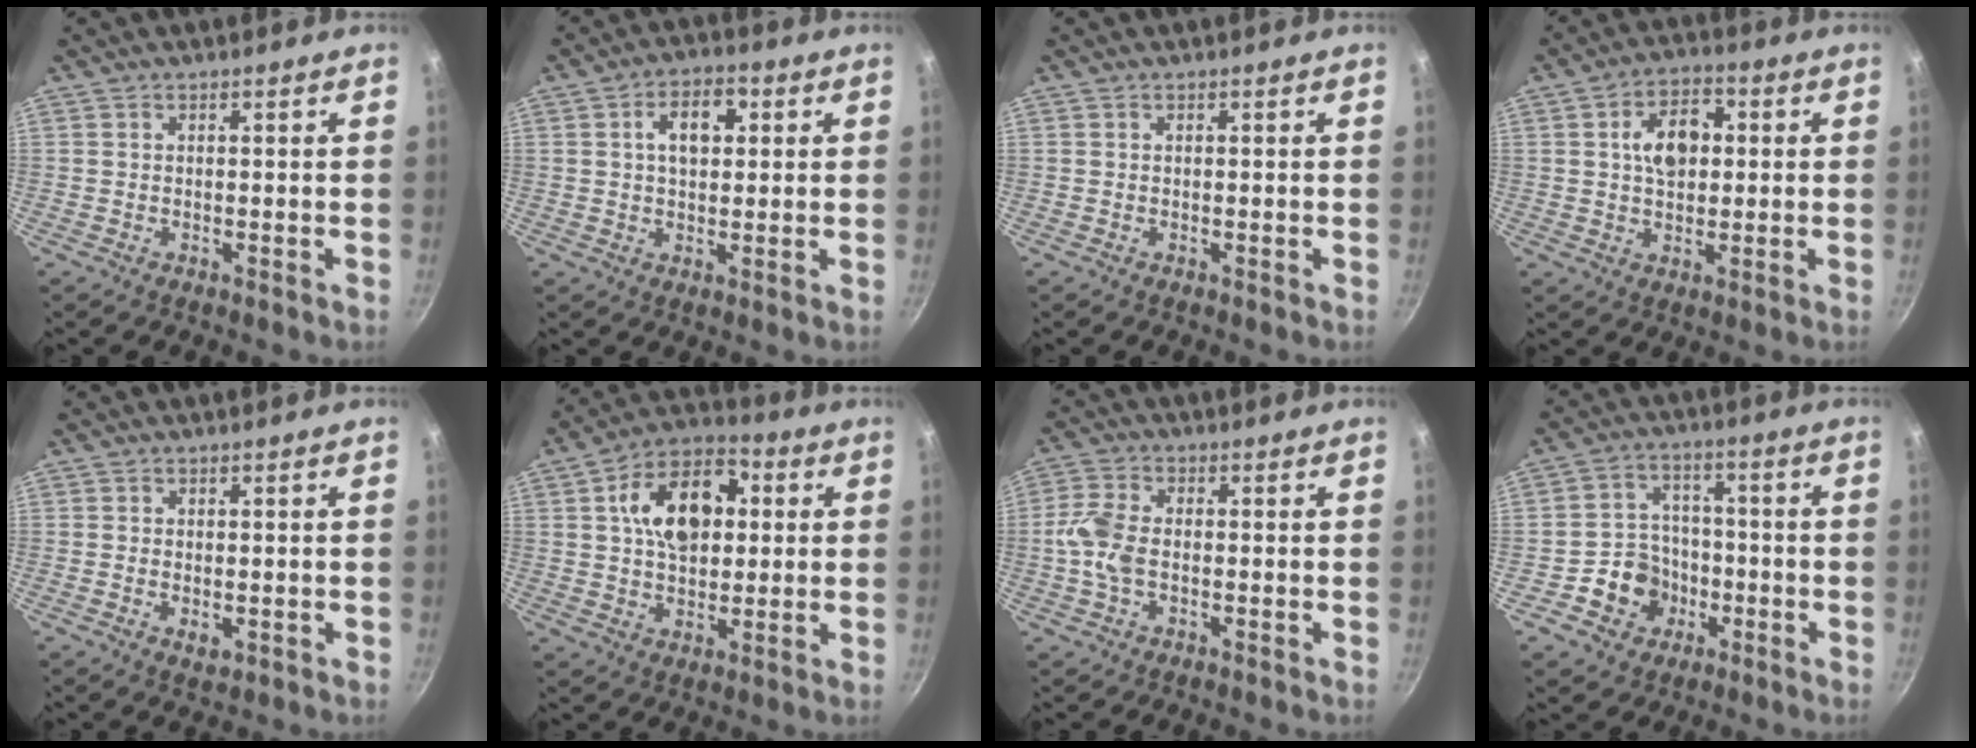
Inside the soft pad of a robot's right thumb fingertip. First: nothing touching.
{"total": 7.4, "force": [1.8, 4.6, 5.5], "torque": [-0.062, 0.010, 0.023]}
{"total": 0.0}
{"total": 8.9, "force": [1.3, 5.9, 6.5], "torque": [-0.075, 0.012, 0.015]}
{"total": 2.6, "force": [-0.5, 1.7, 1.9], "torque": [-0.031, -0.007, -0.006]}
{"total": 15.5, "force": [3.0, 10.3, 11.2], "torque": [-0.144, 0.014, 0.035]}
{"total": 6.7, "force": [-0.9, 4.0, 5.3], "torque": [-0.116, 0.015, -0.028]}
{"total": 9.1, "force": [-3.2, 8.0, 3.0], "torque": [-0.016, 0.038, -0.059]}